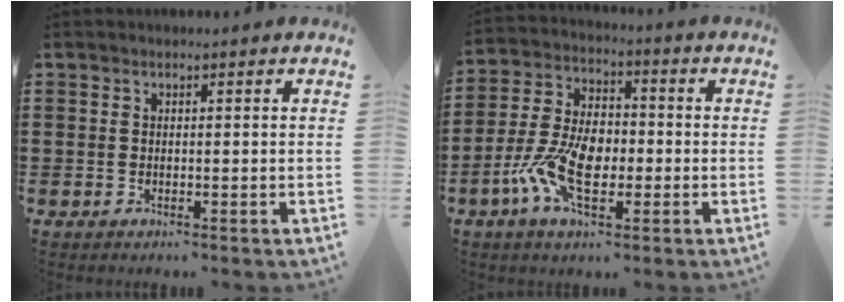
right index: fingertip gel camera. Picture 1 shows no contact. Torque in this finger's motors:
{"motor_torque": [2.14, 0.00, 0.46, 0.21]}